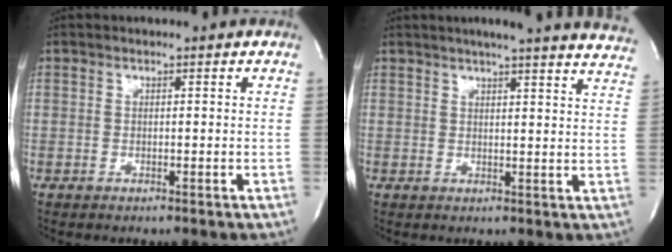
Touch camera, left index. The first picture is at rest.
{"total": 21.0, "force": [19.0, 0.7, 8.9], "torque": [-0.129, -0.033, 0.214]}